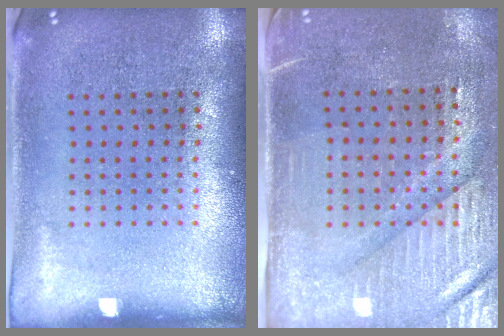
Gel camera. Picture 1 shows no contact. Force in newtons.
{"total": 3.3, "press": 2.9, "slide": 1.5}